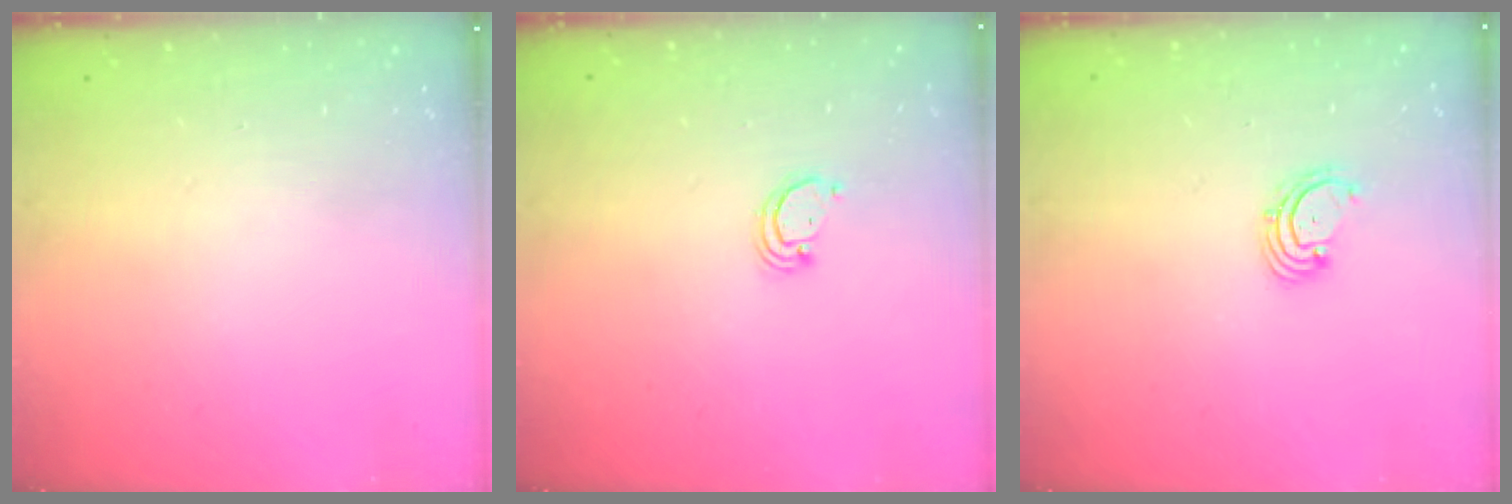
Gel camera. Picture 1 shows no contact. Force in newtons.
{"total": 2.4, "press": 2.4, "slide": 0.2}
{"total": 1.8, "press": 1.7, "slide": 0.6}